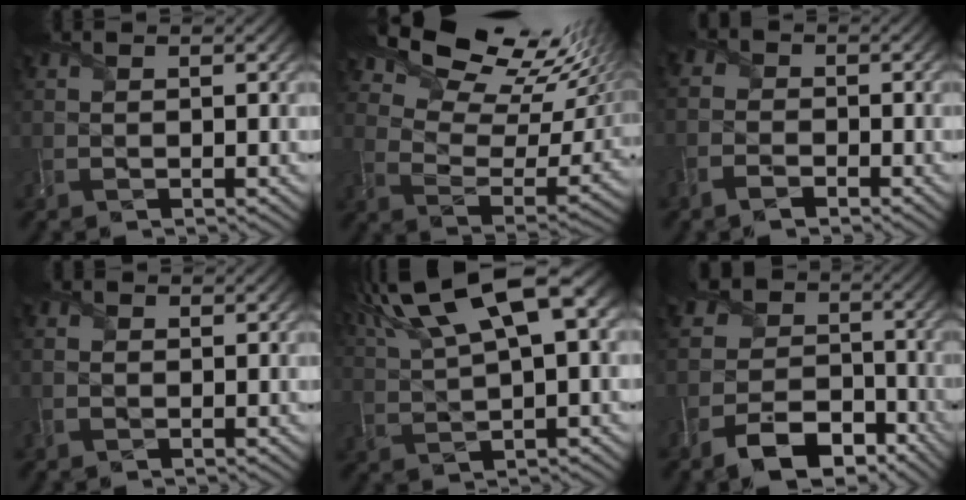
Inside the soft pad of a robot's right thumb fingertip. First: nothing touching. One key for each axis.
{"total": 17.2, "fx": 12.2, "fy": 7.2, "fz": 9.8, "tx": -0.202, "ty": 0.028, "tz": 0.168}
{"total": 3.4, "fx": -2.1, "fy": 2.2, "fz": 1.5, "tx": -0.030, "ty": -0.006, "tz": -0.052}
{"total": 1.8, "fx": -0.5, "fy": 1.5, "fz": 0.9, "tx": -0.025, "ty": -0.004, "tz": -0.011}
{"total": 14.2, "fx": 7.1, "fy": 4.6, "fz": 11.4, "tx": -0.250, "ty": 0.021, "tz": 0.134}
{"total": 10.1, "fx": -5.9, "fy": 6.7, "fz": 4.6, "tx": -0.084, "ty": -0.027, "tz": -0.115}